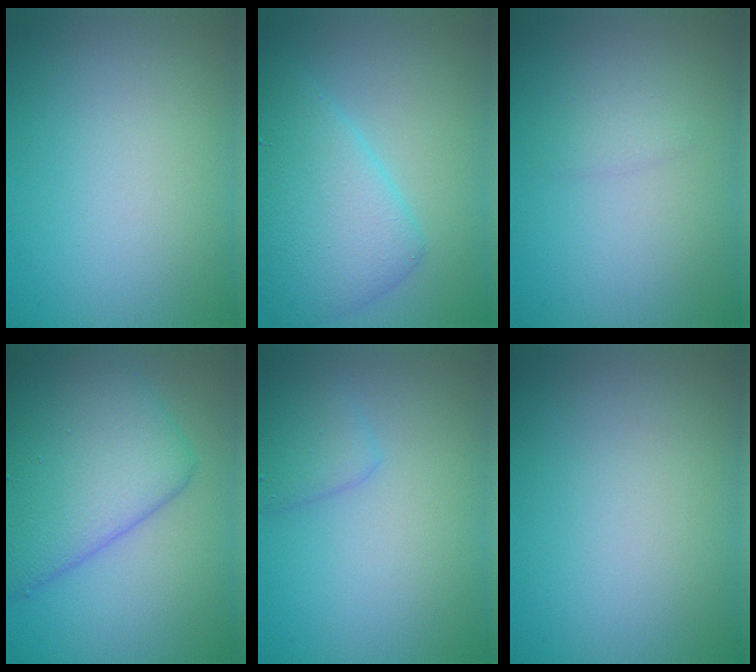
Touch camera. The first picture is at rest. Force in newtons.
{"total": 5.7, "press": 5.7, "slide": 0.1}
{"total": 1.0, "press": 1.0, "slide": 0.1}
{"total": 8.3, "press": 8.3, "slide": 0.3}
{"total": 1.8, "press": 1.8, "slide": 0.2}
{"total": 0.0}